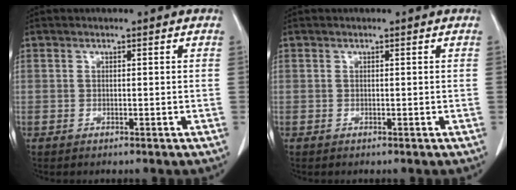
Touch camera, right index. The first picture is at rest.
{"total": 0.0}